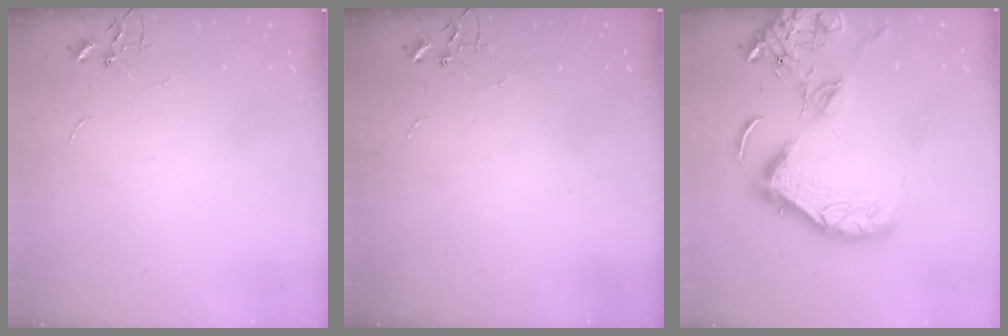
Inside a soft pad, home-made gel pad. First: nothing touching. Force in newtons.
{"total": 0.0}
{"total": 20.1, "press": 19.9, "slide": 2.5}